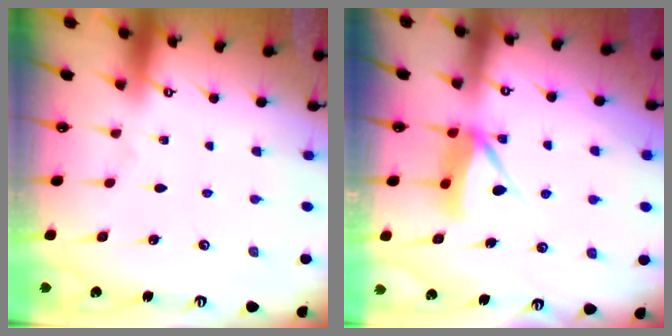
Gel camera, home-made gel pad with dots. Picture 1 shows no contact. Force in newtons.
{"total": 7.1, "press": 7.0, "slide": 0.8}